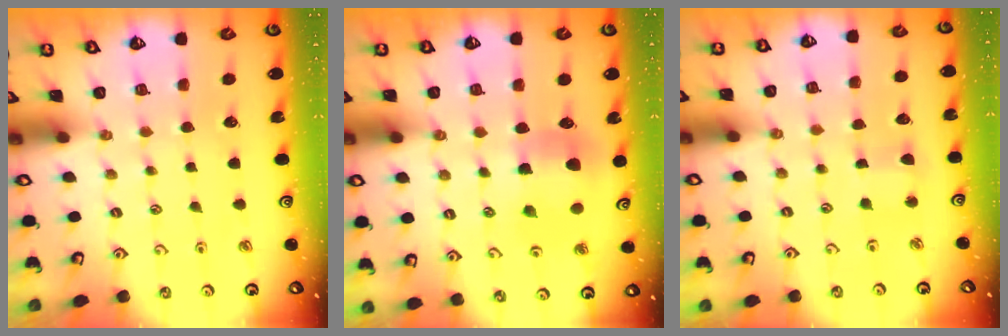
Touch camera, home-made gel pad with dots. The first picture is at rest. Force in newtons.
{"total": 6.7, "press": 6.7, "slide": 0.8}
{"total": 2.7, "press": 2.6, "slide": 0.3}